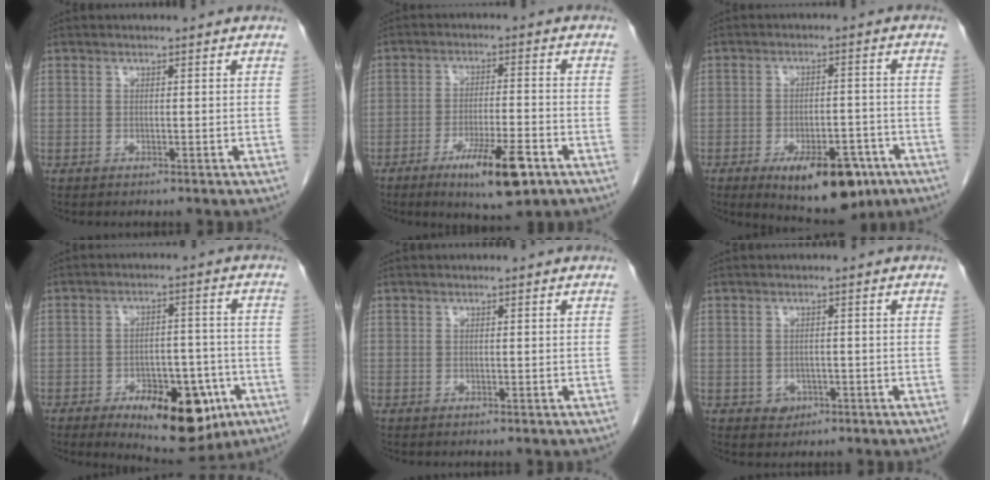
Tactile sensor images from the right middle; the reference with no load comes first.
{"total": 9.6, "force": [-5.3, 1.4, 7.8], "torque": [-0.130, -0.015, -0.083]}
{"total": 12.3, "force": [-7.2, 5.1, 8.6], "torque": [-0.111, -0.002, -0.098]}
{"total": 13.9, "force": [-7.0, 6.1, 10.4], "torque": [-0.129, 0.006, -0.092]}
{"total": 0.0}
{"total": 2.1, "force": [-0.9, 1.8, 0.7], "torque": [-0.006, 0.005, -0.006]}